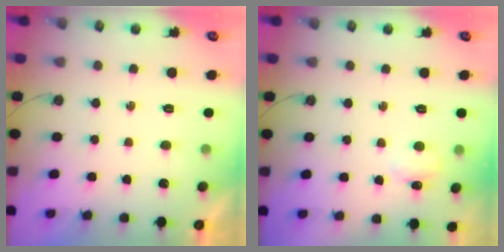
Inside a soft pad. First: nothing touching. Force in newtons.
{"total": 5.2, "press": 5.1, "slide": 0.9}